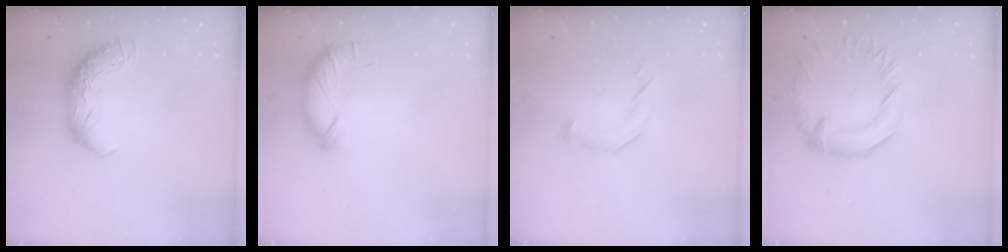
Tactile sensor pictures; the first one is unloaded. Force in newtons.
{"total": 5.7, "press": 5.7, "slide": 0.4}
{"total": 5.1, "press": 5.0, "slide": 1.1}
{"total": 1.5, "press": 0.5, "slide": 1.4}